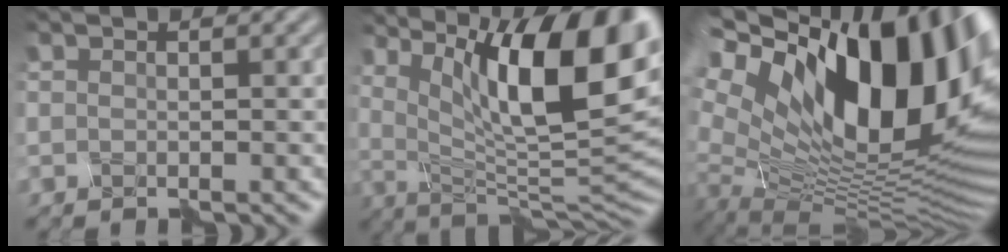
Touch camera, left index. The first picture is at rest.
{"total": 13.6, "force": [5.5, 3.5, 11.9], "torque": [-0.177, 0.000, 0.096]}
{"total": 19.4, "force": [6.8, 9.2, 15.7], "torque": [-0.264, 0.030, 0.120]}